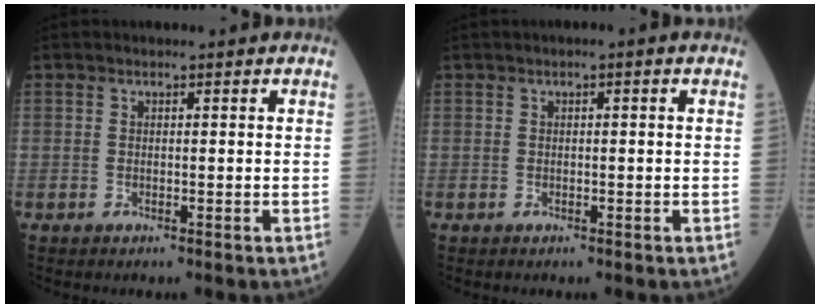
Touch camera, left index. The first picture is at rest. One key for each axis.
{"total": 0.7, "fx": 0.0, "fy": 0.0, "fz": 0.7, "tx": -0.013, "ty": 0.000, "tz": -0.004}